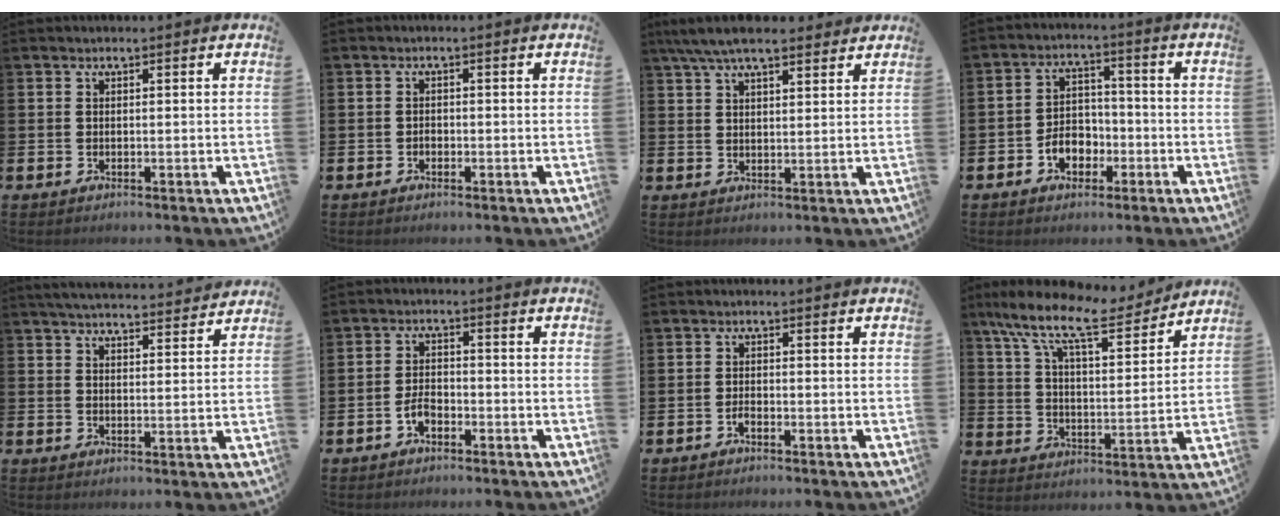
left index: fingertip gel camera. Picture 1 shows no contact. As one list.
[{"total": 1.0, "force": [-0.5, 0.7, 0.3], "torque": [-0.001, -0.001, -0.013]}, {"total": 6.4, "force": [5.6, 1.5, 2.8], "torque": [-0.061, -0.015, 0.102]}, {"total": 4.4, "force": [-2.1, 3.4, 1.9], "torque": [-0.027, 0.002, -0.048]}, {"total": 4.7, "force": [4.7, 0.4, 0.6], "torque": [-0.016, -0.030, 0.081]}, {"total": 2.5, "force": [-1.5, 1.4, 1.5], "torque": [-0.024, 0.002, -0.032]}, {"total": 1.0, "force": [-0.8, 0.3, 0.5], "torque": [-0.013, -0.003, -0.014]}, {"total": 11.3, "force": [9.3, 3.2, 5.5], "torque": [-0.131, -0.056, 0.155]}]